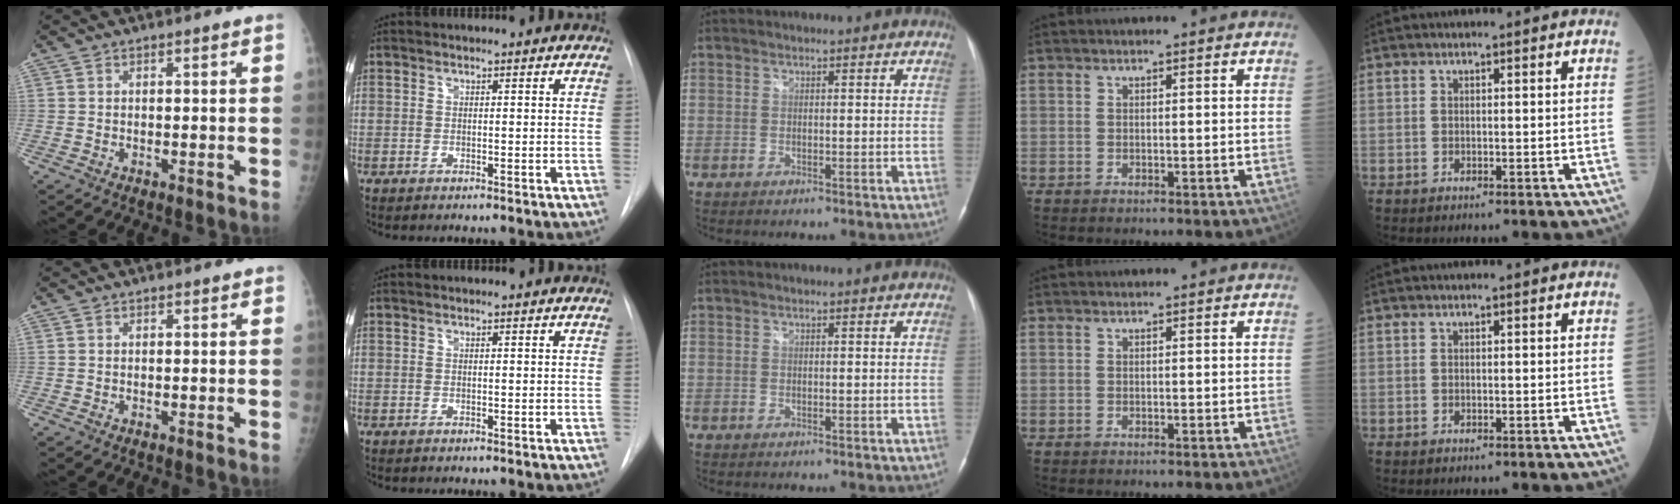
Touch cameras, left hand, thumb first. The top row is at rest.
{}